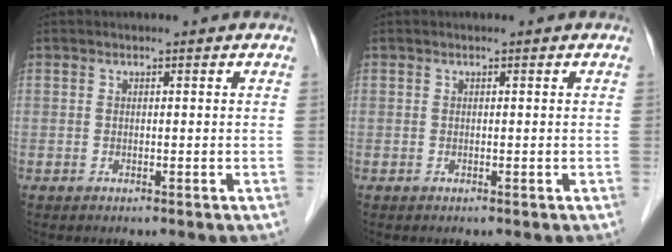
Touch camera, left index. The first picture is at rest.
{"total": 0.0}